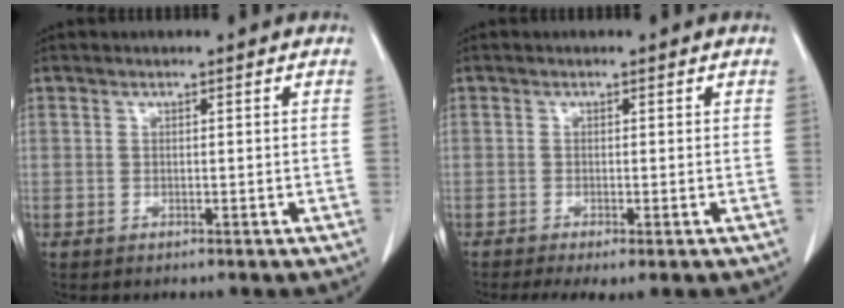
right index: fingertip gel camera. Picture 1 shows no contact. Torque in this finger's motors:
{"motor_torque": [0.64, -0.57, 0.25, 0.07]}